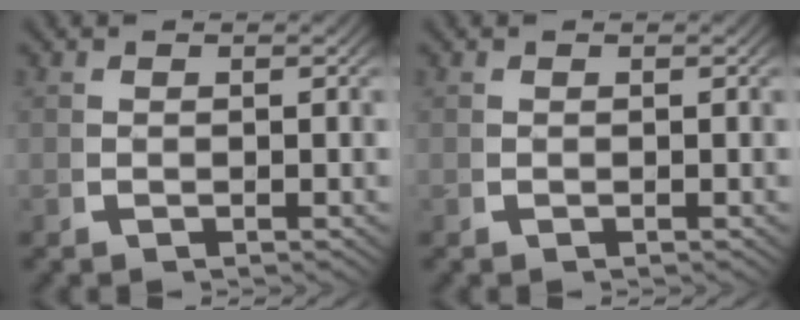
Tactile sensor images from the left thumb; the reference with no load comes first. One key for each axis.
{"total": 0.0}